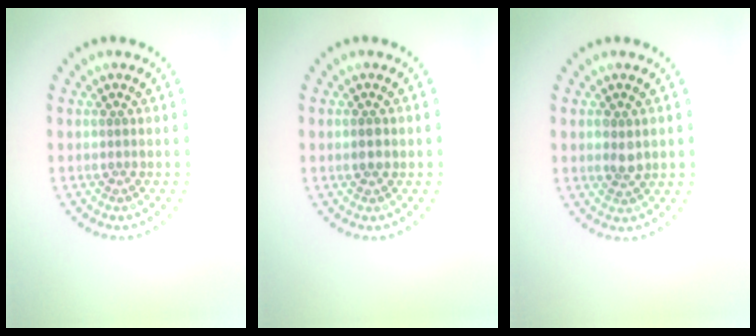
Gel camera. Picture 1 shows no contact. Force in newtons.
{"total": 1.4, "press": 1.4, "slide": 0.3}
{"total": 1.5, "press": 1.5, "slide": 0.3}